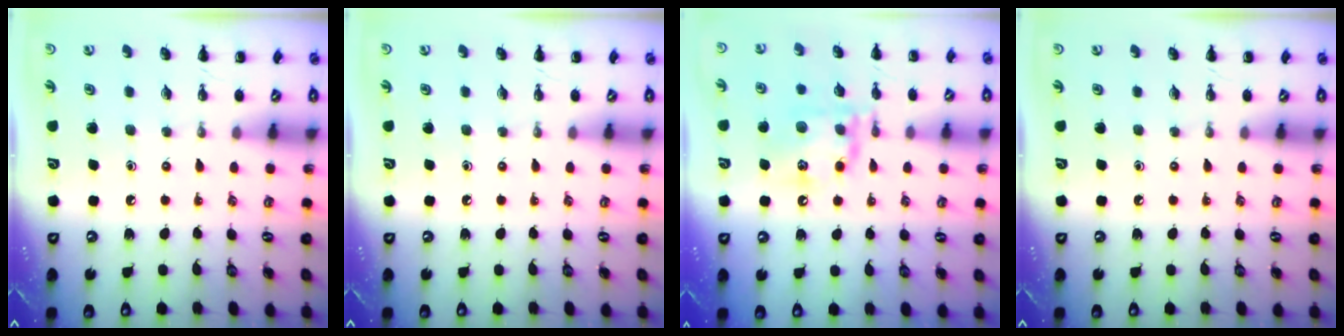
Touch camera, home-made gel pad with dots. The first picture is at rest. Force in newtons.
{"total": 0.0}
{"total": 15.4, "press": 15.3, "slide": 2.0}
{"total": 0.0}